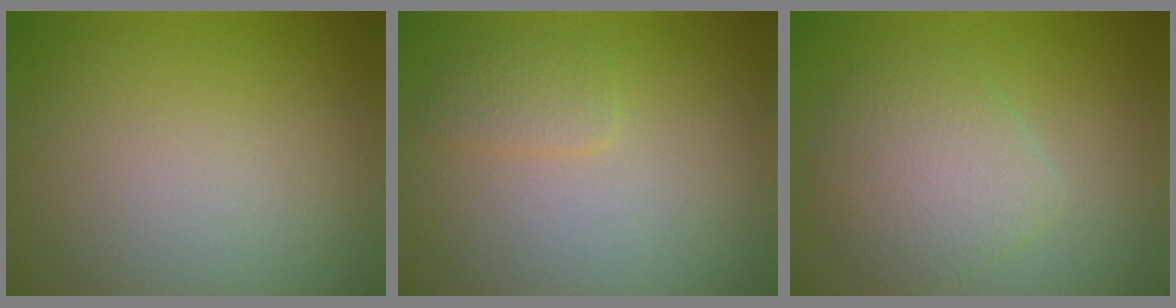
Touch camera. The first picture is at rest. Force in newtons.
{"total": 1.4, "press": 1.4, "slide": 0.1}
{"total": 3.9, "press": 3.9, "slide": 0.2}